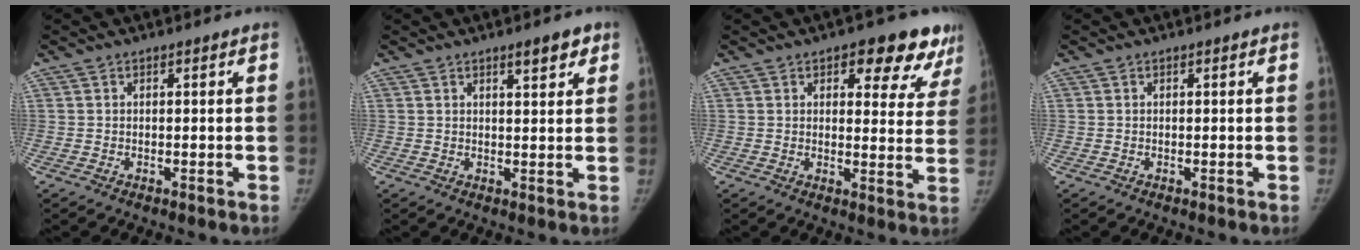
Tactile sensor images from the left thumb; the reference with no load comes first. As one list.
[{"total": 4.1, "force": [2.6, 1.2, 2.9], "torque": [-0.028, -0.014, 0.036]}, {"total": 12.6, "force": [7.8, 5.8, 8.1], "torque": [-0.036, -0.034, 0.084]}, {"total": 0.0}]